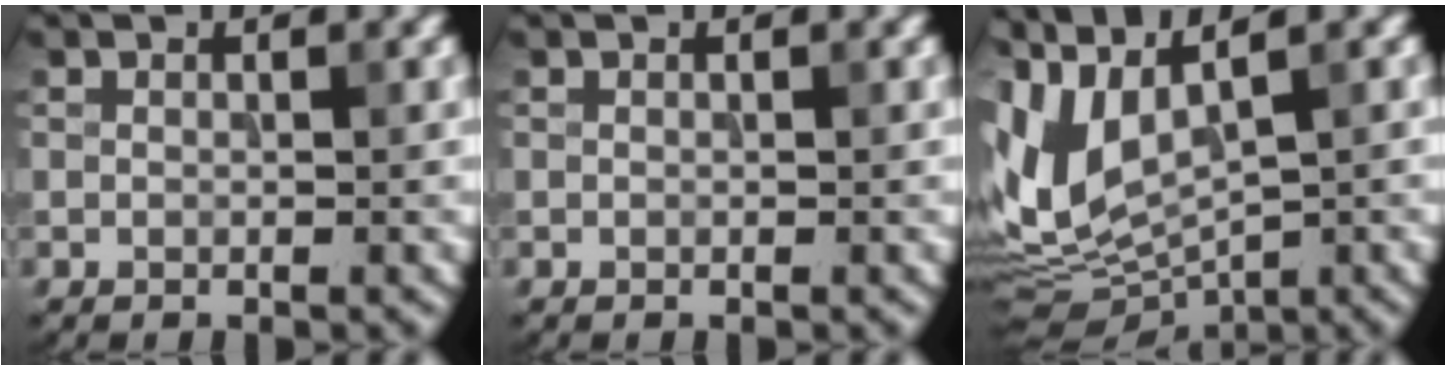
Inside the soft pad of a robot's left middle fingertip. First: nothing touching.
{"total": 0.0}
{"total": 7.9, "force": [1.7, 3.9, 6.6], "torque": [-0.162, -0.006, 0.056]}